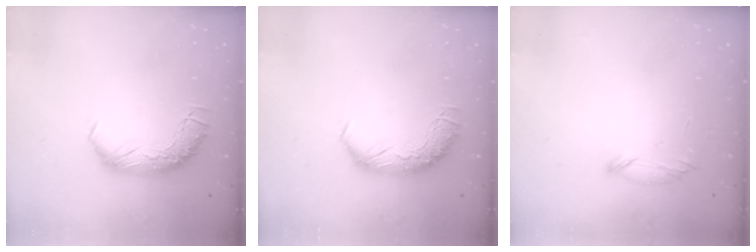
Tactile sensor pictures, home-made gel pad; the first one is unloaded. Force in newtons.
{"total": 0.0}
{"total": 6.9, "press": 6.8, "slide": 0.8}